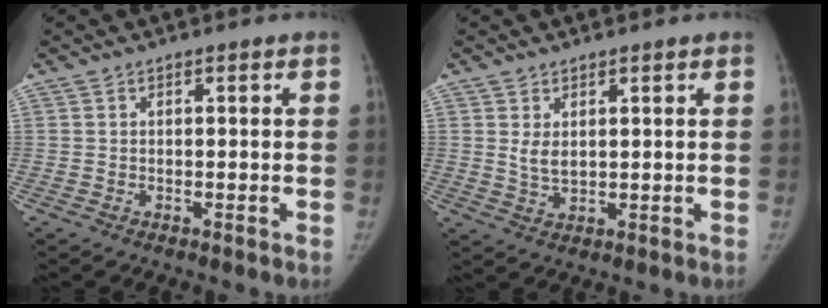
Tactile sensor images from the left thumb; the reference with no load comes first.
{"total": 3.2, "force": [1.4, 1.7, 2.2], "torque": [-0.036, -0.017, 0.033]}